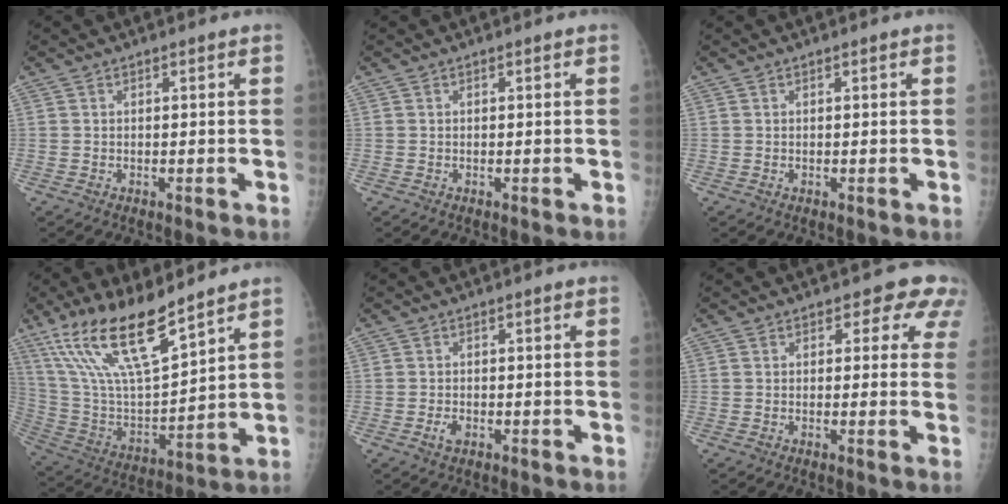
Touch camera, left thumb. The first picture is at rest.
{"total": 0.0}
{"total": 0.0}
{"total": 19.5, "force": [13.3, 5.1, 13.3], "torque": [-0.237, -0.061, 0.262]}
{"total": 1.7, "force": [-0.8, 1.0, 1.2], "torque": [-0.022, 0.003, -0.013]}
{"total": 5.4, "force": [3.2, 3.4, 2.6], "torque": [0.009, -0.011, 0.019]}